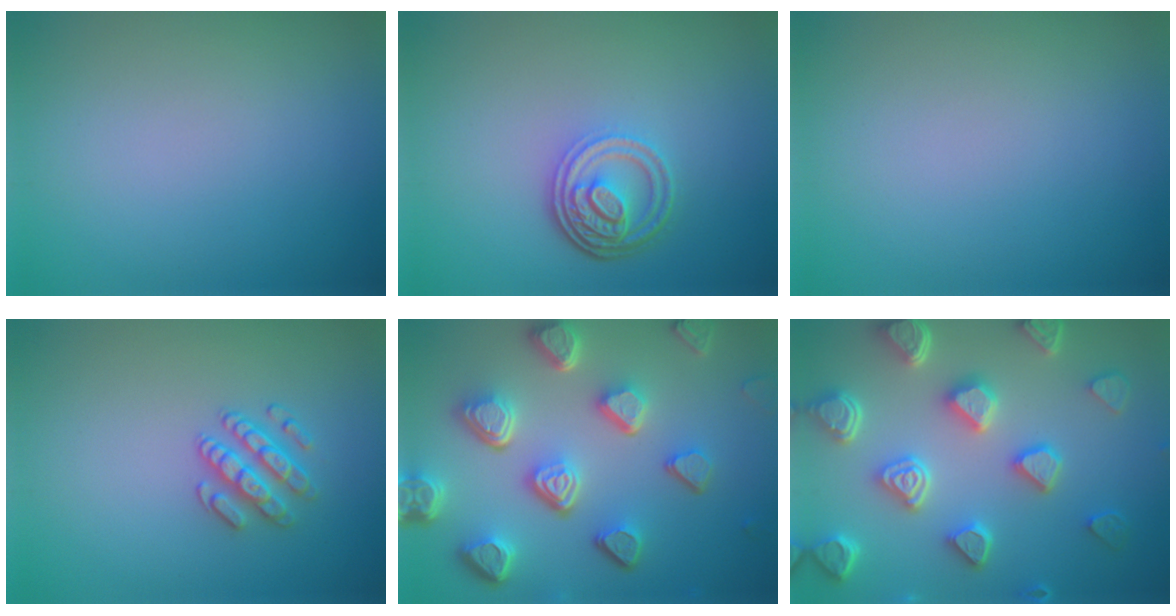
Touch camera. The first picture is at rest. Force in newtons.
{"total": 4.6, "press": 3.5, "slide": 3.0}
{"total": 0.0}
{"total": 2.5, "press": 2.4, "slide": 0.6}
{"total": 7.6, "press": 5.7, "slide": 5.1}
{"total": 6.7, "press": 5.5, "slide": 3.7}